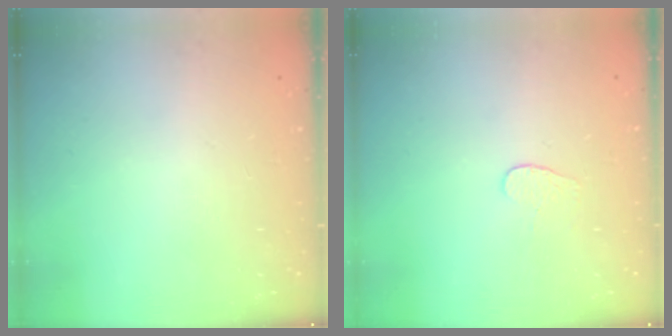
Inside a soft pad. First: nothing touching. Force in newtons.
{"total": 3.4, "press": 3.4, "slide": 0.3}